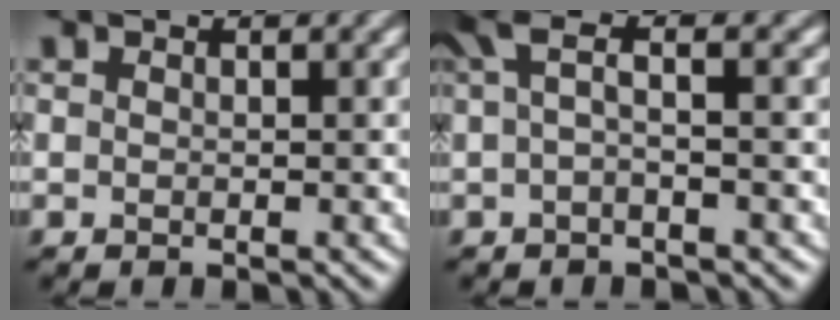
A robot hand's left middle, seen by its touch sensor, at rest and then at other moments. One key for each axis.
{"total": 2.5, "fx": 0.7, "fy": 0.5, "fz": 2.3, "tx": -0.041, "ty": 0.014, "tz": 0.010}